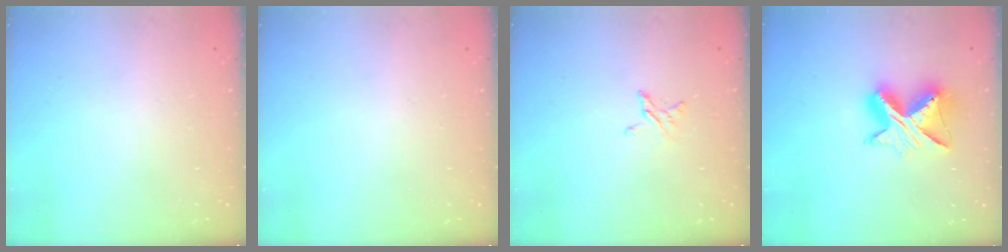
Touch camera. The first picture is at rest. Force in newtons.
{"total": 0.0}
{"total": 3.0, "press": 3.0, "slide": 0.3}
{"total": 11.1, "press": 11.1, "slide": 1.1}